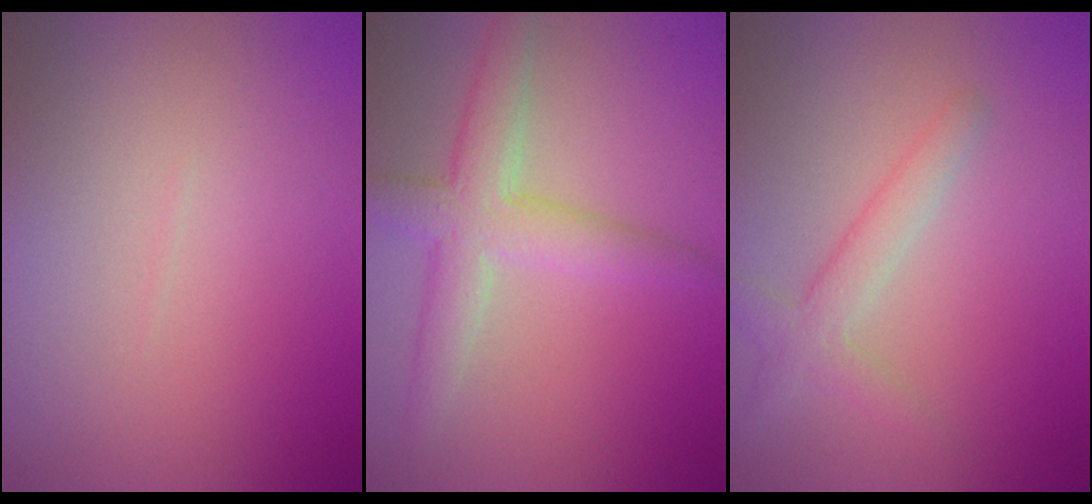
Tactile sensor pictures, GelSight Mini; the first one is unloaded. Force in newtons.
{"total": 4.3, "press": 4.3, "slide": 0.2}
{"total": 2.6, "press": 2.5, "slide": 0.1}